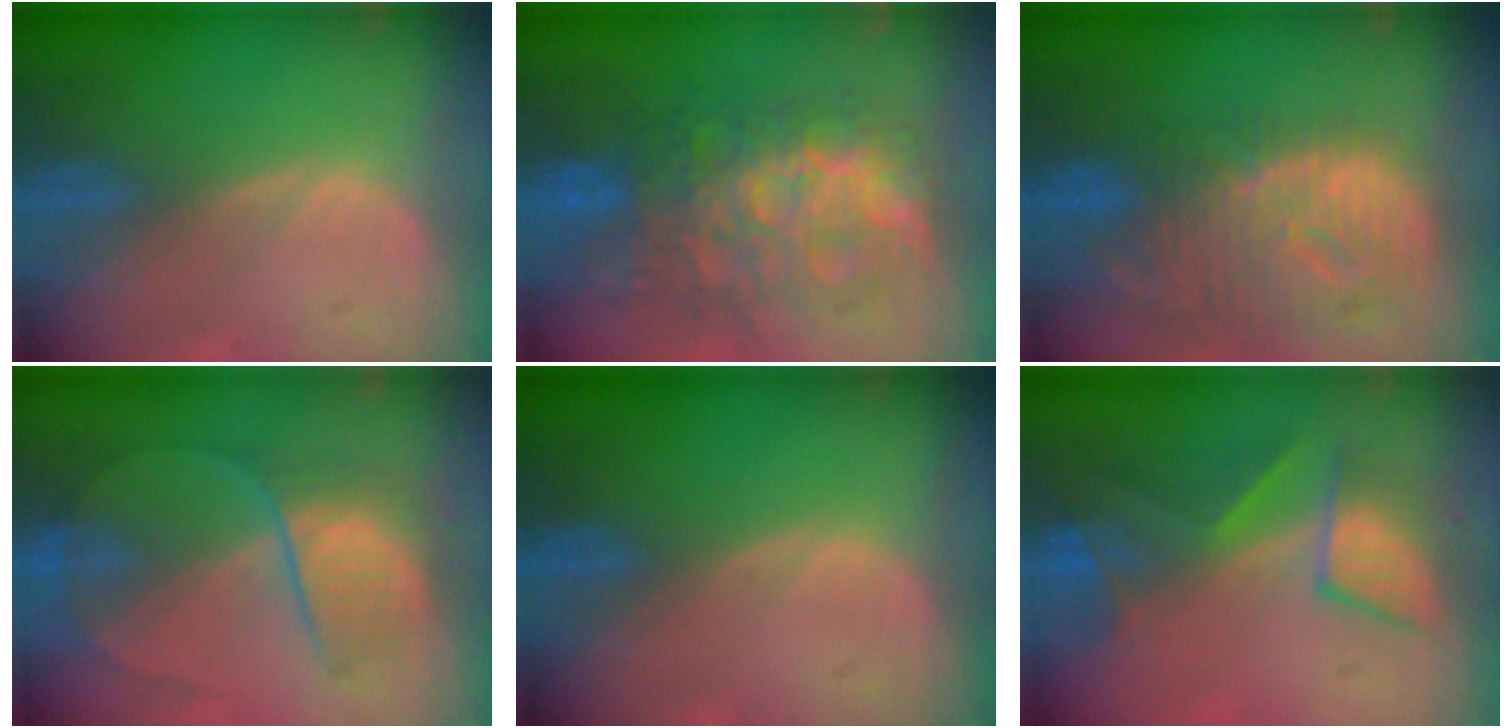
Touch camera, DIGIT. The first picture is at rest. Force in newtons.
{"total": 12.5, "press": 12.4, "slide": 1.2}
{"total": 12.5, "press": 10.8, "slide": 6.4}
{"total": 6.9, "press": 6.6, "slide": 1.7}
{"total": 0.0}
{"total": 7.5, "press": 7.4, "slide": 1.2}